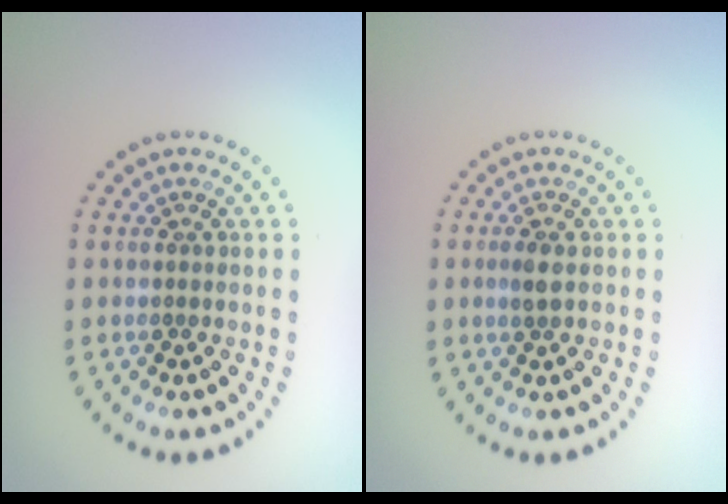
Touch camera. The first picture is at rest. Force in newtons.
{"total": 1.3, "press": 1.2, "slide": 0.3}